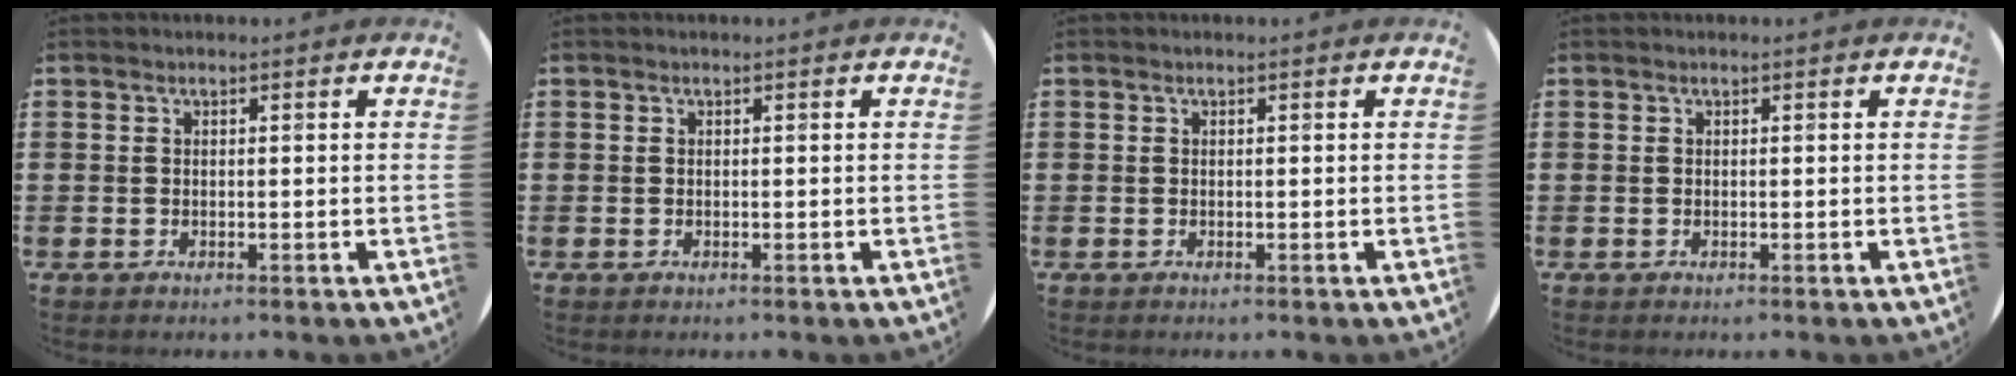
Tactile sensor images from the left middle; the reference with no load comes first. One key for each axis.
{"total": 0.0}
{"total": 0.0}
{"total": 0.0}